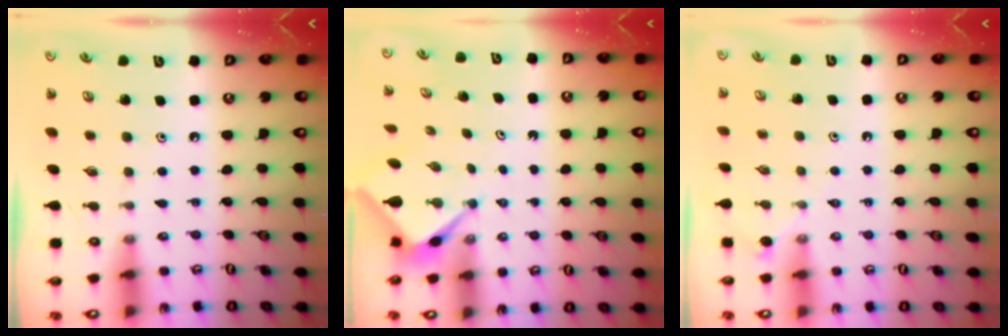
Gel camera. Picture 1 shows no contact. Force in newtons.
{"total": 2.7, "press": 2.7, "slide": 0.0}
{"total": 3.4, "press": 3.3, "slide": 0.5}